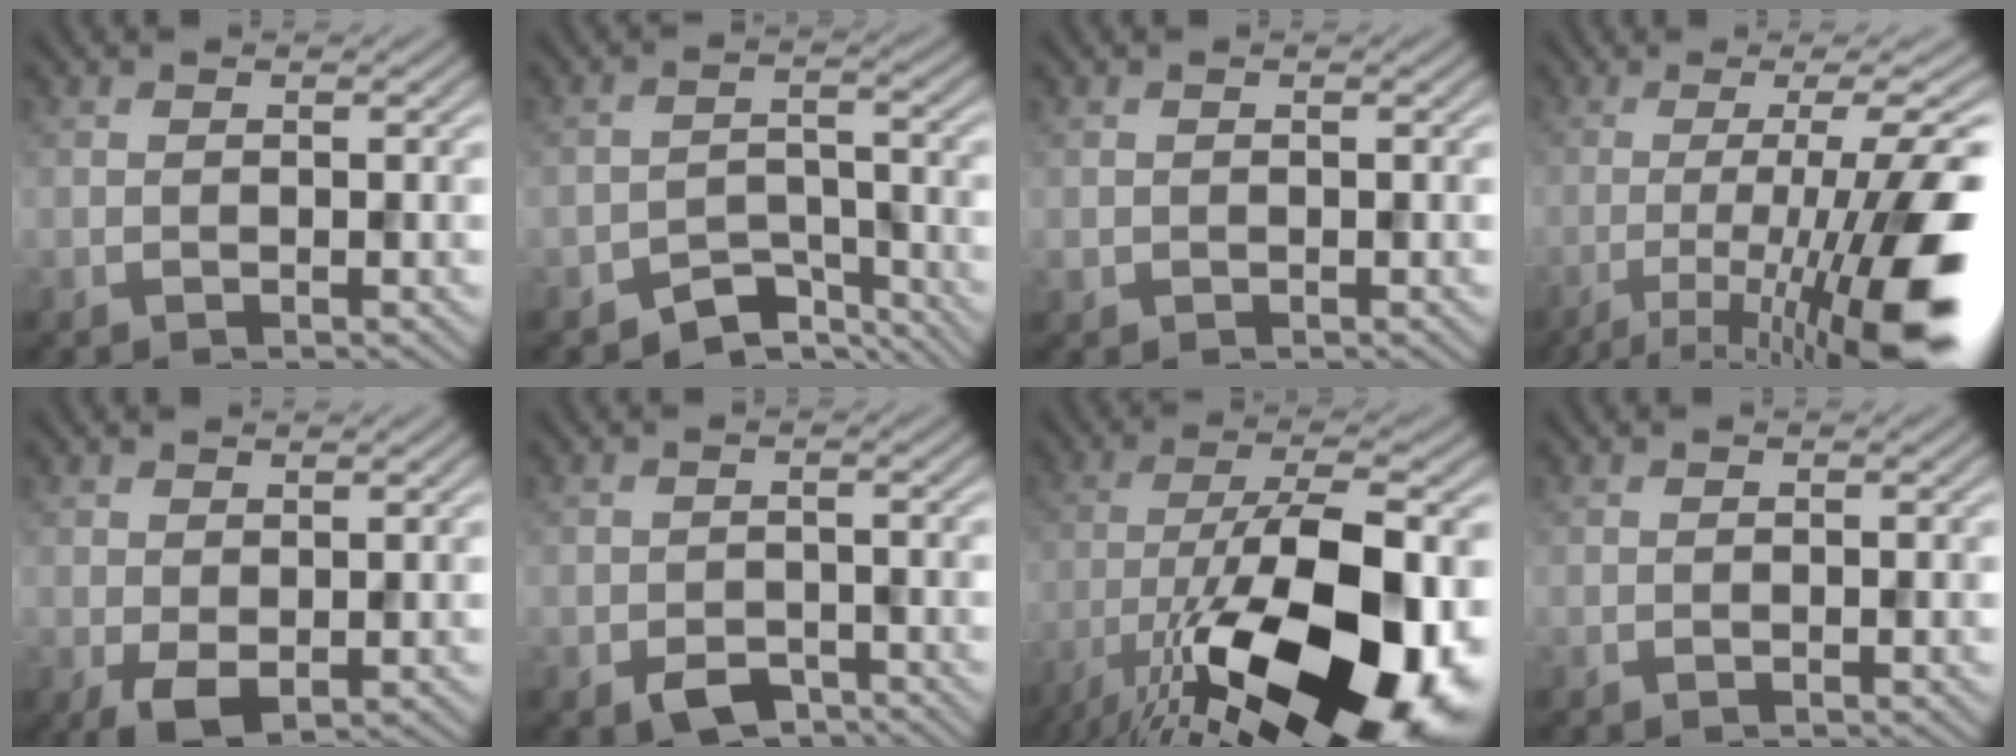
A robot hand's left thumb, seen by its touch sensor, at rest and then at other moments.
{"total": 5.4, "force": [-4.5, 2.3, 1.9], "torque": [-0.023, -0.003, -0.081]}
{"total": 0.6, "force": [0.0, 0.6, 0.1], "torque": [-0.001, -0.005, 0.000]}
{"total": 15.7, "force": [-5.9, 3.5, 14.2], "torque": [-0.201, 0.001, -0.095]}
{"total": 2.9, "force": [-0.4, 1.8, 2.3], "torque": [-0.055, -0.007, -0.003]}
{"total": 3.4, "force": [-2.3, 1.9, 1.7], "torque": [-0.032, -0.008, -0.042]}
{"total": 20.0, "force": [-8.8, 7.7, 16.3], "torque": [-0.284, -0.015, -0.148]}
{"total": 0.0}